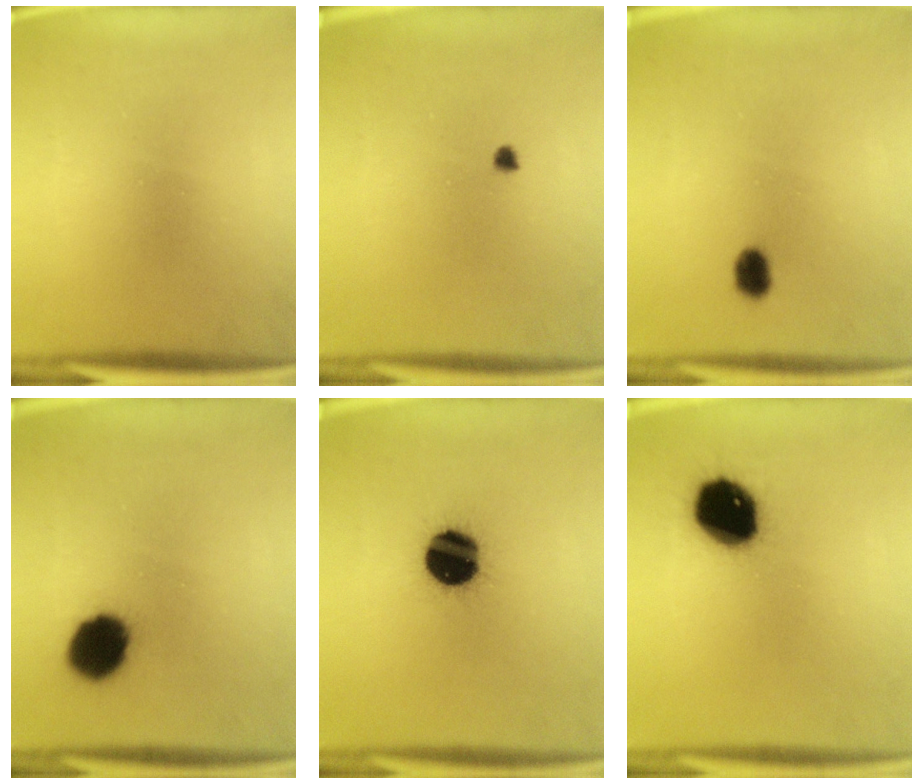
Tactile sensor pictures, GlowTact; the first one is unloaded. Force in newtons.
{"total": 1.0}
{"total": 2.6}
{"total": 10.8}
{"total": 16.0}
{"total": 14.9}